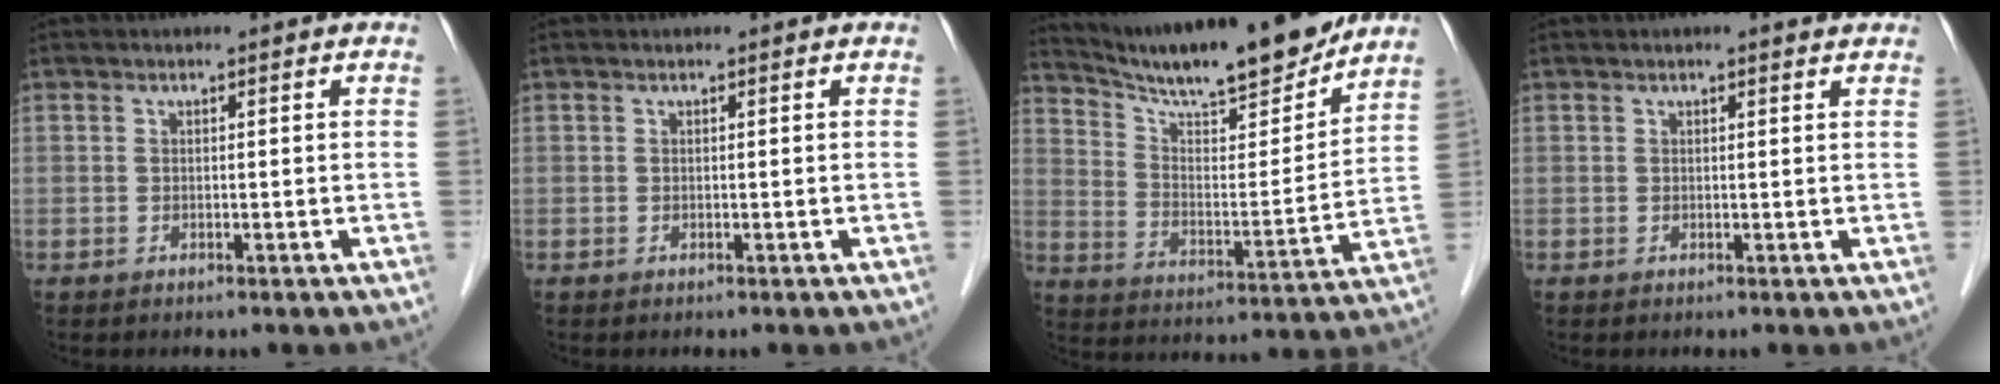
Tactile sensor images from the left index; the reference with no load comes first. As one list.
[{"total": 0.0}, {"total": 18.4, "force": [16.5, 1.5, 7.9], "torque": [-0.136, -0.017, 0.258]}, {"total": 1.8, "force": [1.4, 0.4, 1.0], "torque": [-0.014, 0.012, 0.015]}]